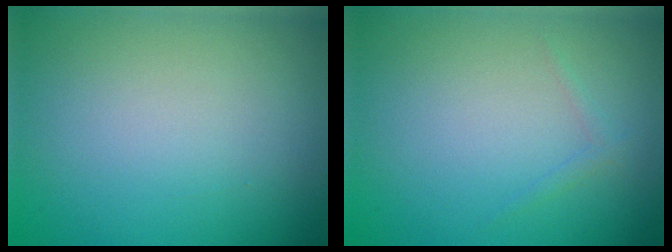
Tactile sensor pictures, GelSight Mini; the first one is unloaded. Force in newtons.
{"total": 0.7, "press": 0.7, "slide": 0.1}